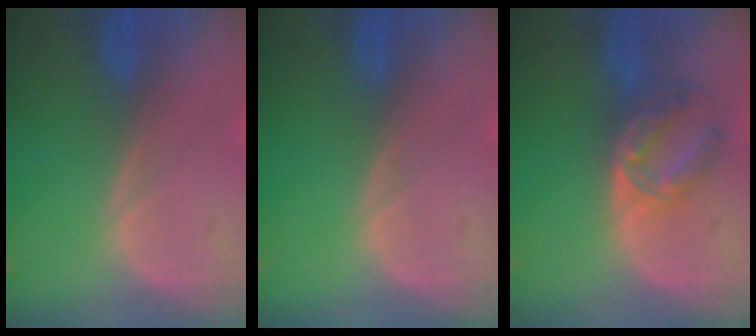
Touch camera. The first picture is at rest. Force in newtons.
{"total": 0.0}
{"total": 6.4, "press": 5.8, "slide": 2.8}